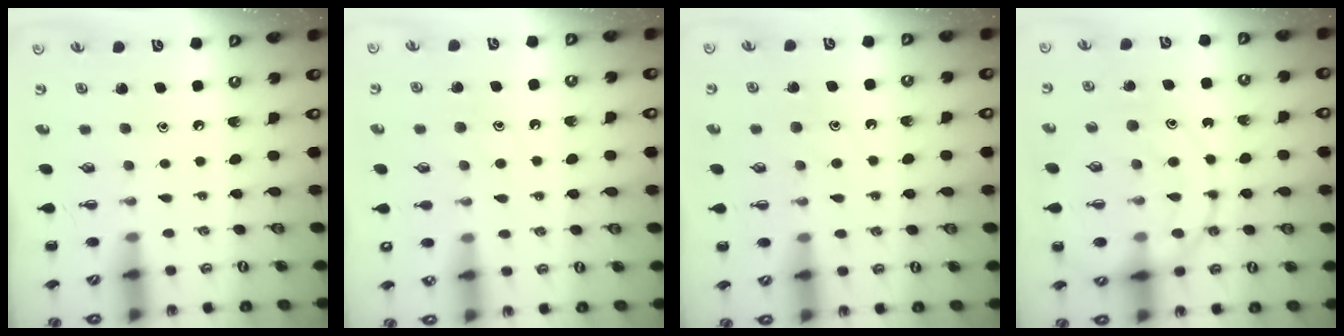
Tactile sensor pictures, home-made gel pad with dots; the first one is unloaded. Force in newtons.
{"total": 8.3, "press": 8.3, "slide": 1.1}
{"total": 9.1, "press": 9.1, "slide": 0.9}
{"total": 15.9, "press": 15.8, "slide": 1.8}